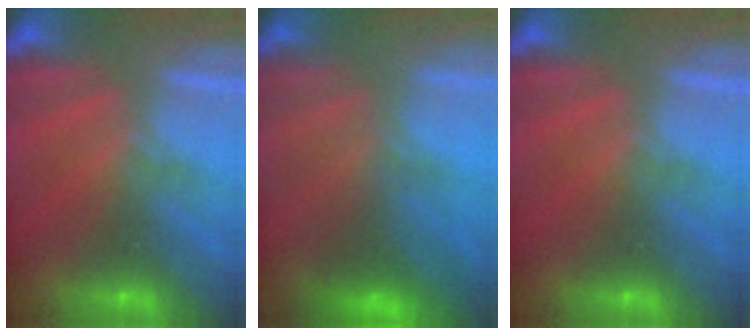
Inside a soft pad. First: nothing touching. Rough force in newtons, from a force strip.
{"total": 2.5}
{"total": 0.0}